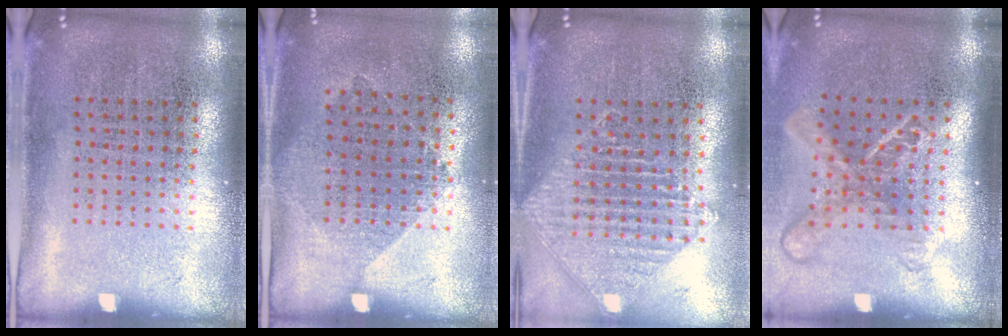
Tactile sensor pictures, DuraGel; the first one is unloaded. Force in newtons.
{"total": 1.0, "press": 0.9, "slide": 0.5}
{"total": 1.2, "press": 1.2, "slide": 0.2}
{"total": 1.8, "press": 1.3, "slide": 1.2}